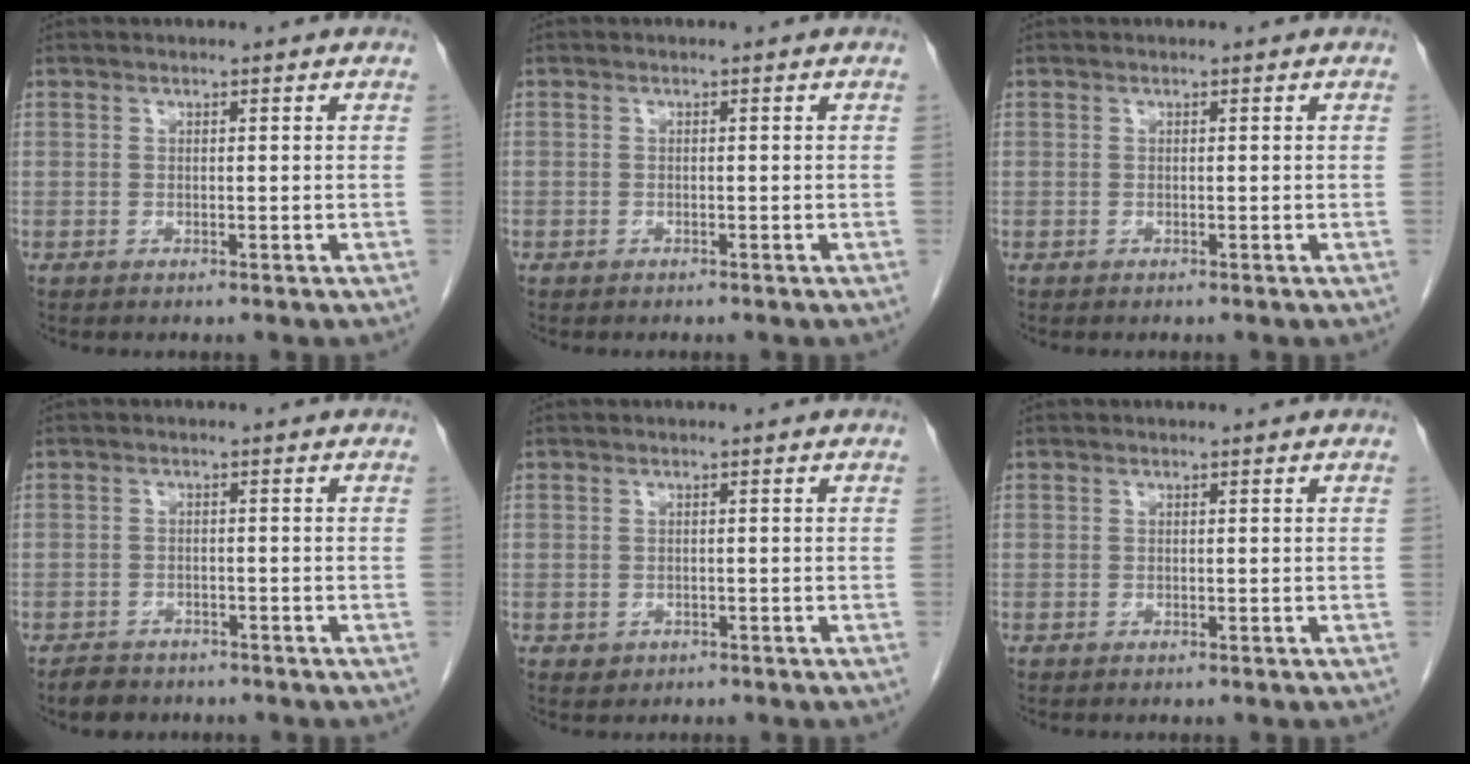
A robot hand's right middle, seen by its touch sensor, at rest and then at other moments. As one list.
[{"total": 0.5, "force": [-0.4, 0.4, 0.0], "torque": [-0.006, 0.003, -0.008]}, {"total": 0.0}, {"total": 3.2, "force": [-2.7, 1.7, 0.6], "torque": [-0.022, -0.002, -0.042]}, {"total": 1.0, "force": [-0.5, 0.8, 0.2], "torque": [-0.008, 0.000, -0.002]}, {"total": 0.0}]